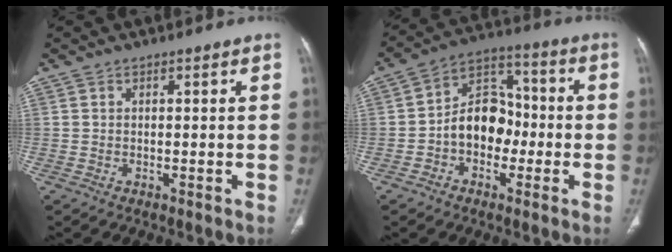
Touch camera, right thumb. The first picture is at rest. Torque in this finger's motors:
{"motor_torque": [1.34, 1.62, 0.73, -0.17, 0.07]}